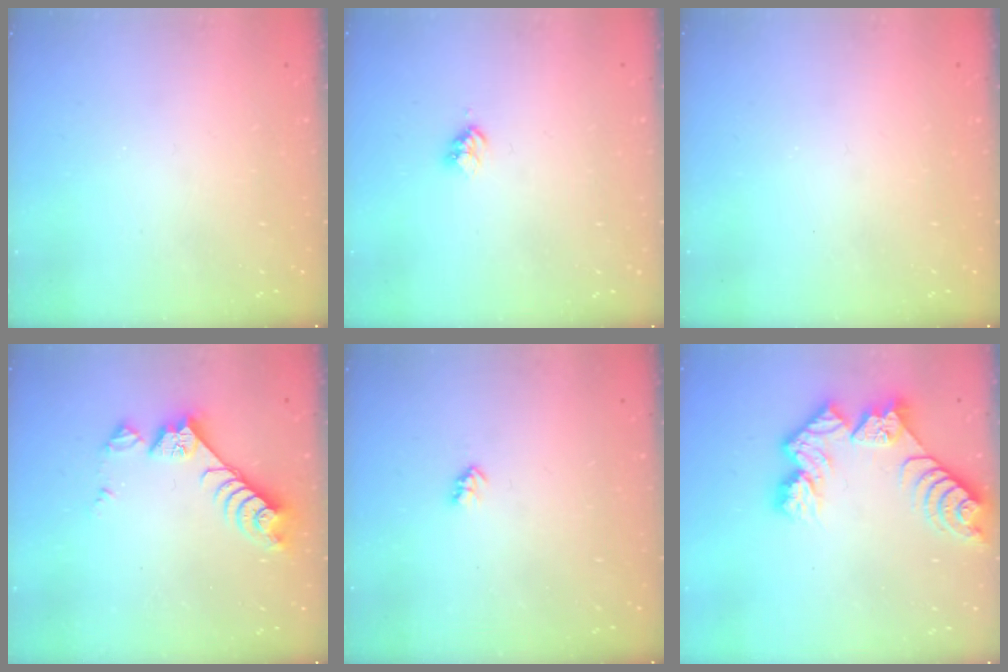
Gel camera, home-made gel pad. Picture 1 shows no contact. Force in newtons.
{"total": 3.0, "press": 3.0, "slide": 0.4}
{"total": 0.0}
{"total": 8.8, "press": 8.8, "slide": 0.4}
{"total": 3.1, "press": 3.1, "slide": 0.2}
{"total": 12.8, "press": 12.7, "slide": 1.2}